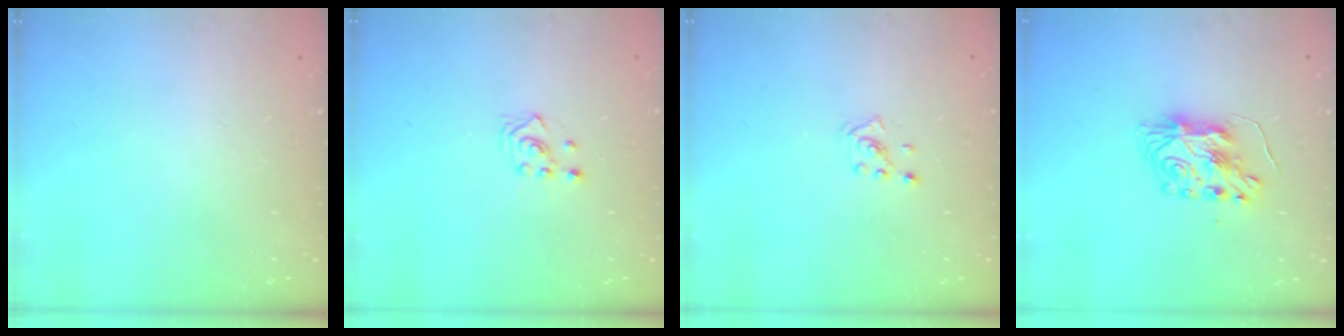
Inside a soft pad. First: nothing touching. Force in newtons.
{"total": 2.6, "press": 2.4, "slide": 0.9}
{"total": 2.0, "press": 2.0, "slide": 0.6}
{"total": 8.1, "press": 8.1, "slide": 0.5}